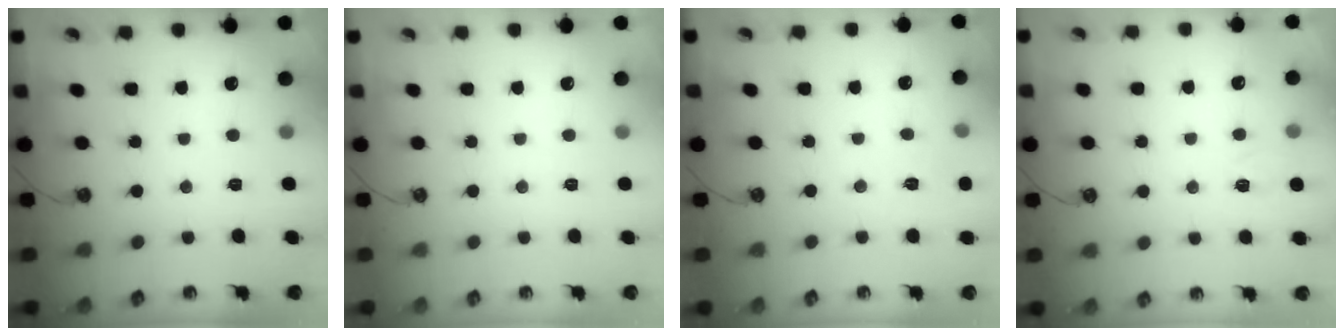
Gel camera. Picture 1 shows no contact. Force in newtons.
{"total": 0.0}
{"total": 4.4, "press": 4.3, "slide": 0.6}
{"total": 3.9, "press": 3.9, "slide": 0.6}